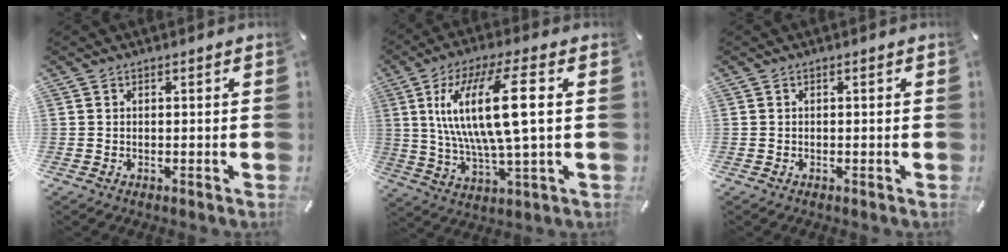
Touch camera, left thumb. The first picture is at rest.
{"total": 17.5, "force": [3.5, 4.5, 16.6], "torque": [-0.348, -0.004, 0.045]}
{"total": 0.0}